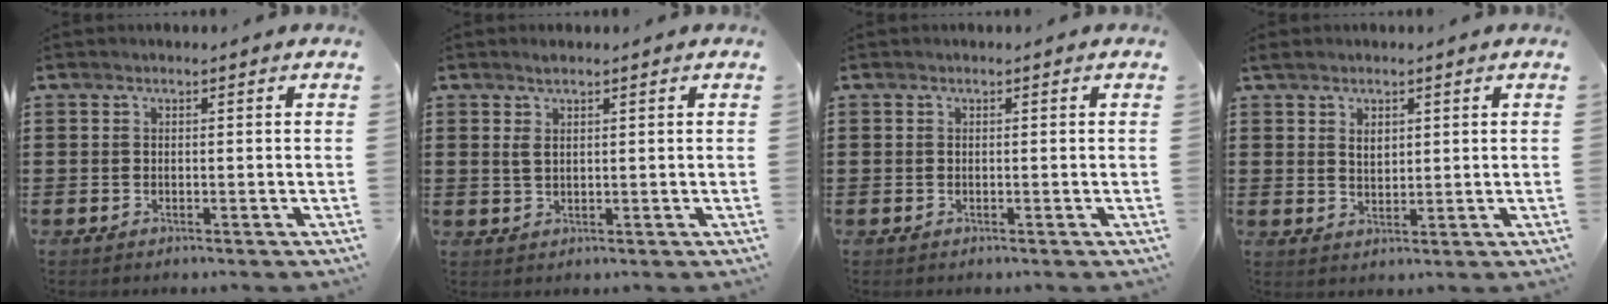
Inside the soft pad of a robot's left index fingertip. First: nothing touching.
{"total": 2.3, "force": [1.2, 0.9, 1.7], "torque": [-0.038, 0.005, 0.021]}
{"total": 0.0}
{"total": 2.5, "force": [1.5, 1.5, 1.4], "torque": [-0.024, 0.004, 0.025]}